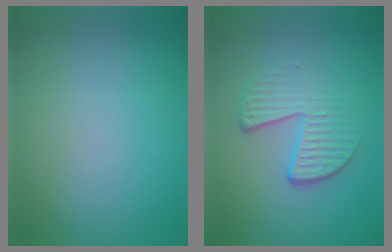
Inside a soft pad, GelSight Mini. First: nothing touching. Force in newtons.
{"total": 4.1, "press": 2.6, "slide": 3.2}